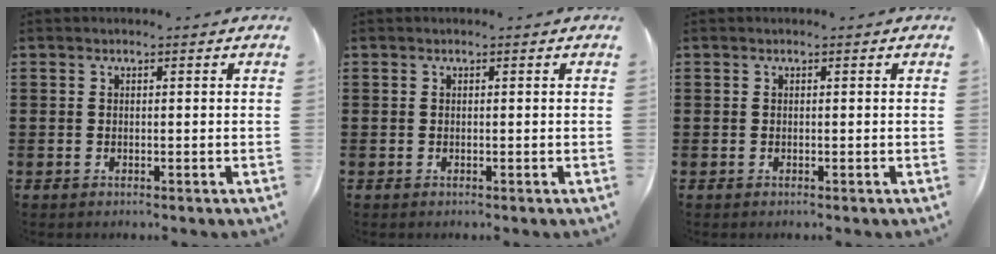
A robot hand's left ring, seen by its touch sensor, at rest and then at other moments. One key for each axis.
{"total": 0.0}
{"total": 0.0}